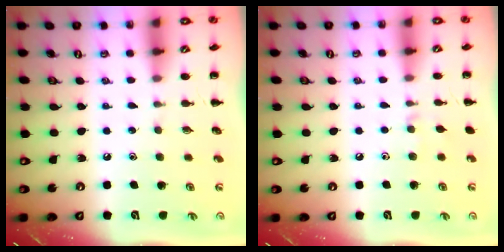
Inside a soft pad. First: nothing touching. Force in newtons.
{"total": 2.9, "press": 2.7, "slide": 1.0}